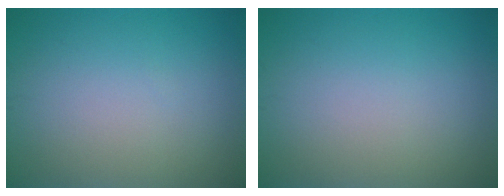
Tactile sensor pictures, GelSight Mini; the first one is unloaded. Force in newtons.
{"total": 0.0}